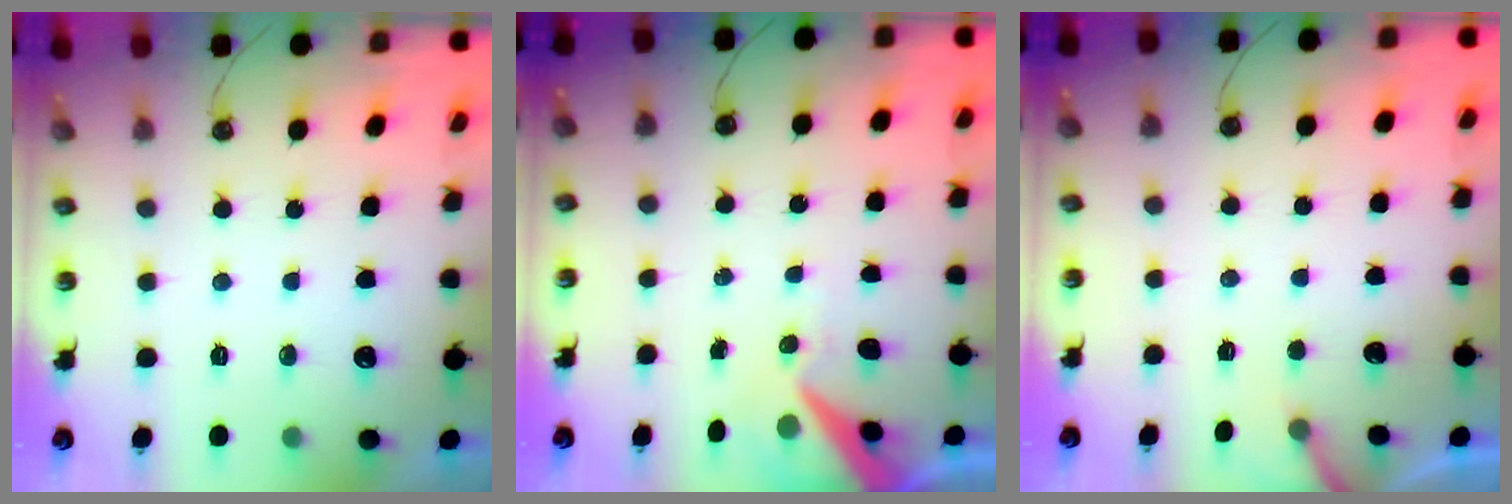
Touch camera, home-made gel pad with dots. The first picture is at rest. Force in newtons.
{"total": 9.0, "press": 8.9, "slide": 1.4}
{"total": 3.9, "press": 3.9, "slide": 0.2}